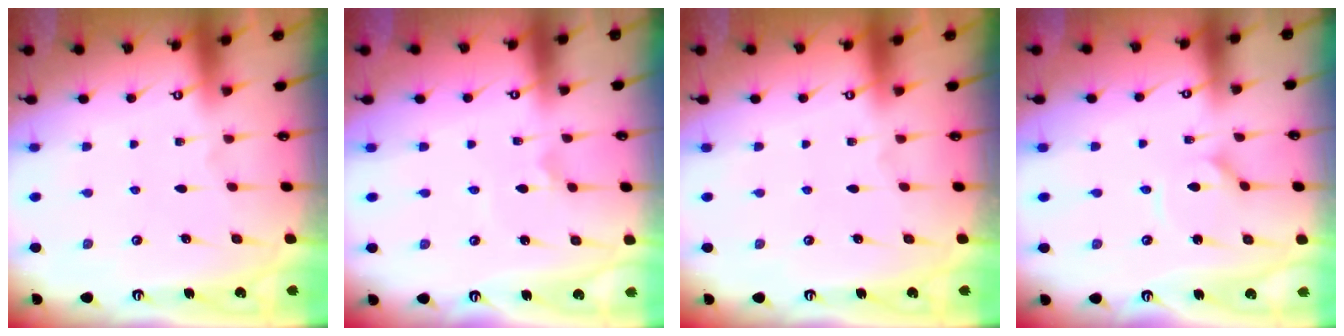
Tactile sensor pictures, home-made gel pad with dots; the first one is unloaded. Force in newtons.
{"total": 1.8, "press": 1.7, "slide": 0.4}
{"total": 0.0}
{"total": 1.8, "press": 1.8, "slide": 0.3}